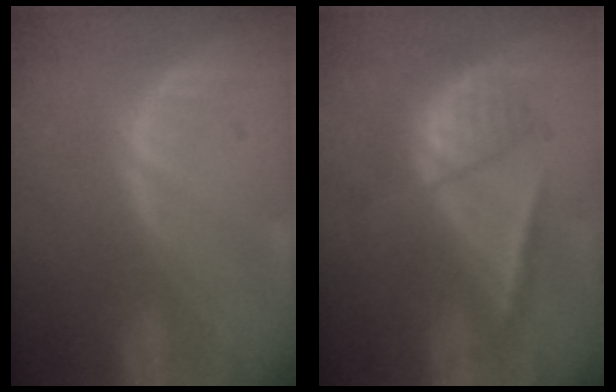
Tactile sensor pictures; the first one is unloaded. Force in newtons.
{"total": 7.1, "press": 6.0, "slide": 3.8}